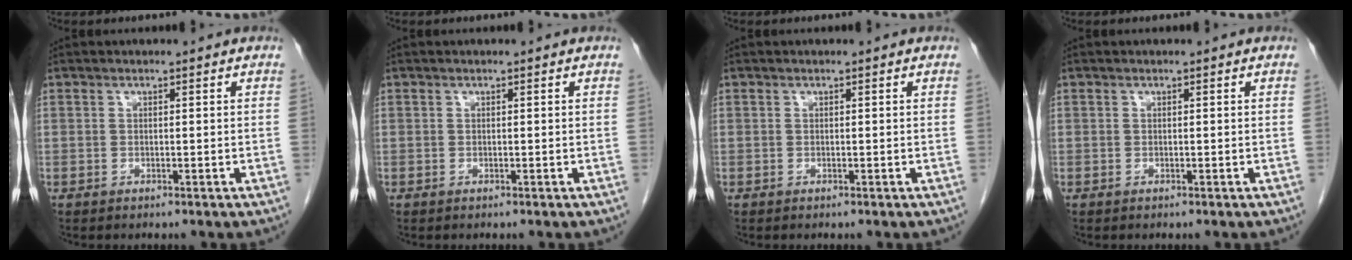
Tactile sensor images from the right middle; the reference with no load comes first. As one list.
[{"total": 0.0}, {"total": 0.0}, {"total": 0.0}]